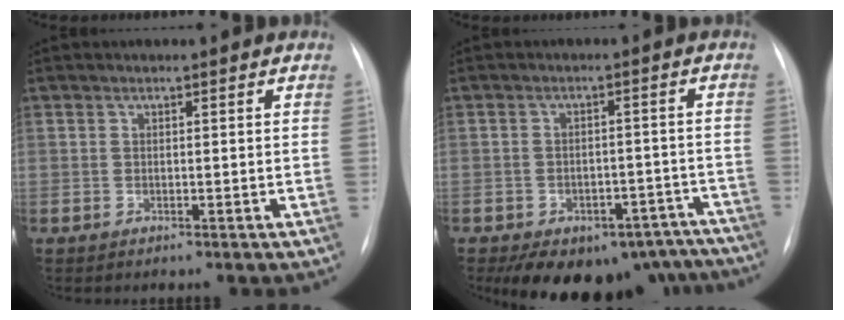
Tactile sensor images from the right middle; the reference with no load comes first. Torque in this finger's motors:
{"motor_torque": [1.10, -1.04, 0.52, 0.10]}